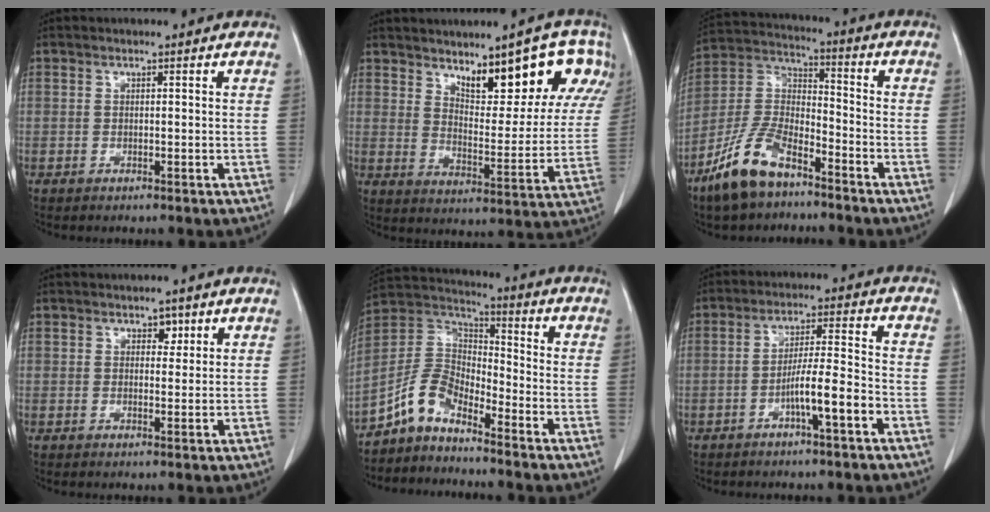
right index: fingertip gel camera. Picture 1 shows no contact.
{"total": 16.0, "force": [9.2, 5.8, 11.7], "torque": [-0.148, 0.003, 0.137]}
{"total": 13.6, "force": [-9.2, 5.4, 8.4], "torque": [-0.188, 0.001, -0.180]}
{"total": 2.9, "force": [1.3, 1.9, 1.6], "torque": [-0.033, 0.011, 0.027]}
{"total": 9.2, "force": [-6.8, 3.9, 5.0], "torque": [-0.117, 0.022, -0.139]}
{"total": 7.6, "force": [-3.3, 0.6, 6.8], "torque": [-0.122, 0.013, -0.053]}